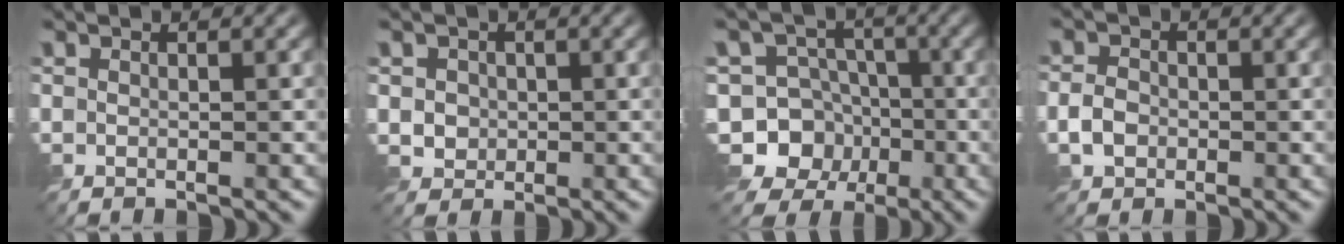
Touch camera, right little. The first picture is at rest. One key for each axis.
{"total": 2.0, "fx": 0.3, "fy": 1.9, "fz": 0.7, "tx": -0.010, "ty": 0.002, "tz": 0.014}
{"total": 11.9, "fx": -4.4, "fy": 10.7, "fz": 2.6, "tx": -0.069, "ty": -0.001, "tz": -0.088}
{"total": 2.1, "fx": -0.6, "fy": 1.7, "fz": 1.0, "tx": -0.018, "ty": 0.001, "tz": -0.017}